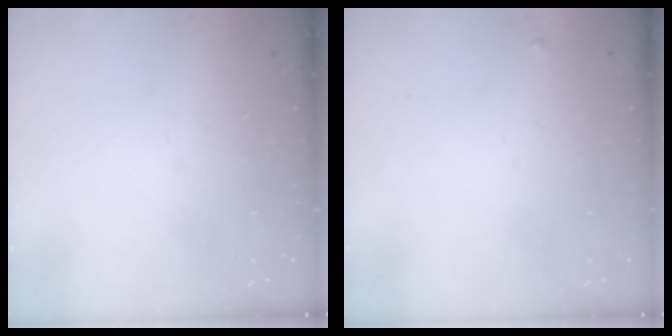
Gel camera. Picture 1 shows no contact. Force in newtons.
{"total": 2.3, "press": 2.3, "slide": 0.2}